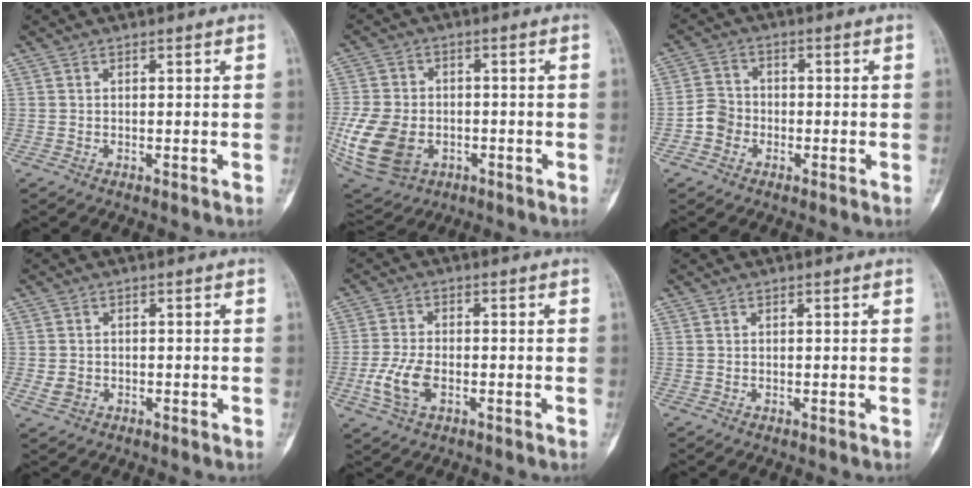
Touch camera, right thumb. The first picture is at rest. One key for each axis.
{"total": 15.5, "fx": -3.9, "fy": 11.3, "fz": 9.9, "tx": -0.207, "ty": 0.001, "tz": -0.056}
{"total": 4.7, "fx": -1.7, "fy": 4.1, "fz": 1.6, "tx": -0.011, "ty": 0.016, "tz": -0.040}
{"total": 4.2, "fx": -0.9, "fy": 3.6, "fz": 1.9, "tx": -0.022, "ty": 0.005, "tz": -0.009}
{"total": 6.9, "fx": -2.1, "fy": 3.8, "fz": 5.4, "tx": -0.122, "ty": 0.006, "tz": -0.041}
{"total": 0.0}